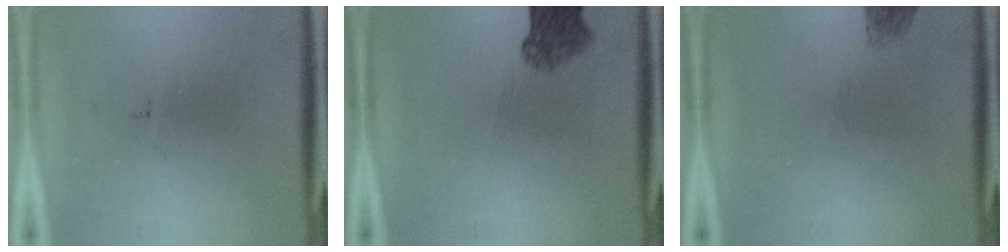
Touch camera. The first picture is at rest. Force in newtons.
{"total": 5.4}
{"total": 1.7}